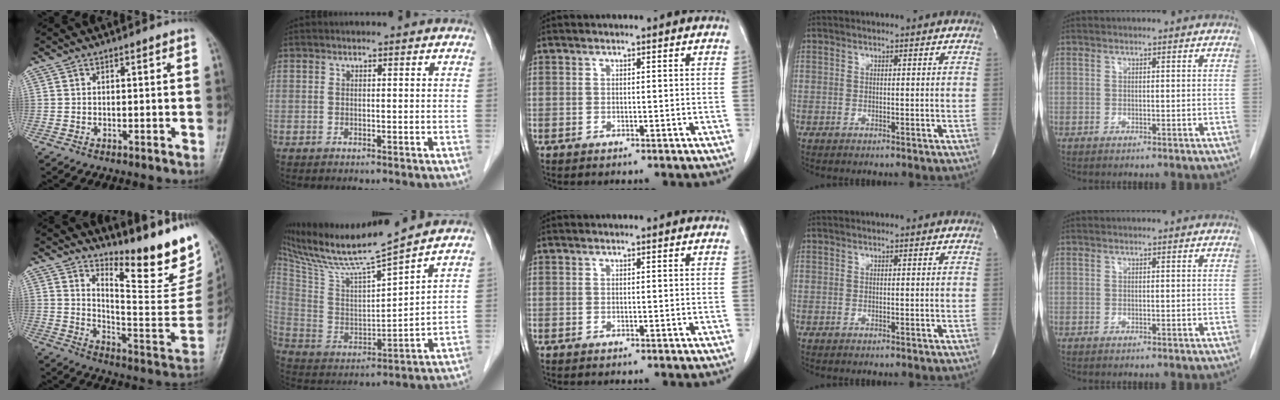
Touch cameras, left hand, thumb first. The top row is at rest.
{"thumb": {"total": 19.1, "force": [15.7, 4.1, 10.1], "torque": [-0.106, -0.145, 0.222]}, "index": {"total": 15.6, "force": [13.6, -1.1, 7.5], "torque": [-0.147, -0.002, 0.250]}}